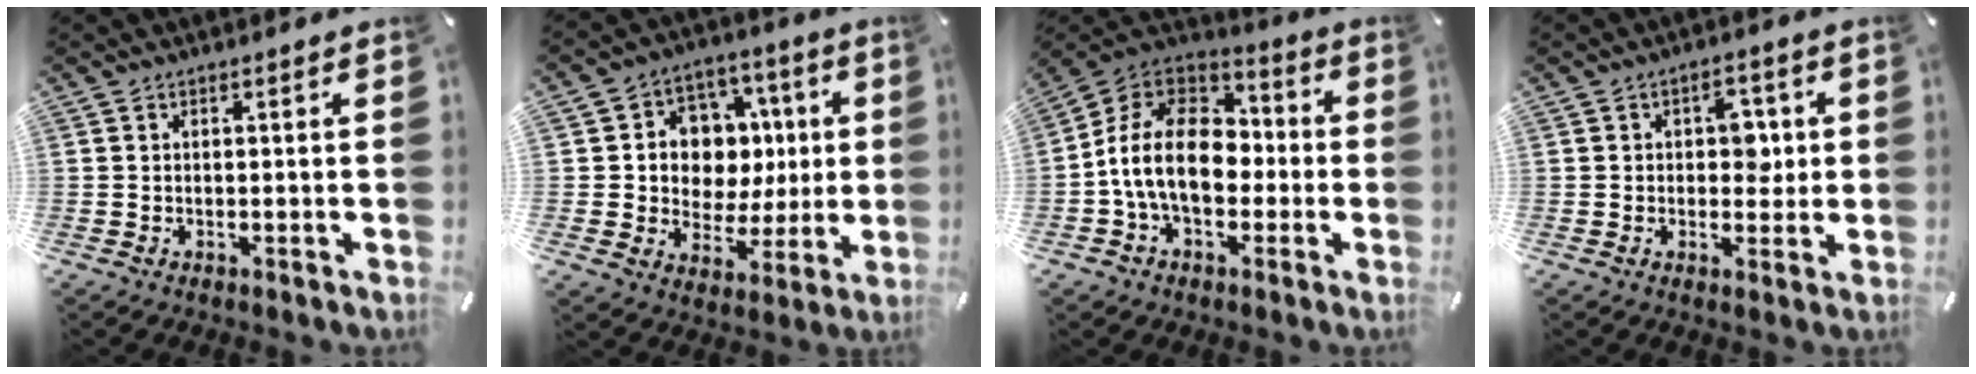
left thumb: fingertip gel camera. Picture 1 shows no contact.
{"total": 10.8, "force": [0.3, 10.4, 3.2], "torque": [-0.040, -0.009, 0.016]}
{"total": 16.1, "force": [-2.8, 11.4, 11.0], "torque": [-0.234, 0.019, -0.054]}
{"total": 5.8, "force": [0.5, 4.1, 4.1], "torque": [-0.042, -0.003, -0.001]}